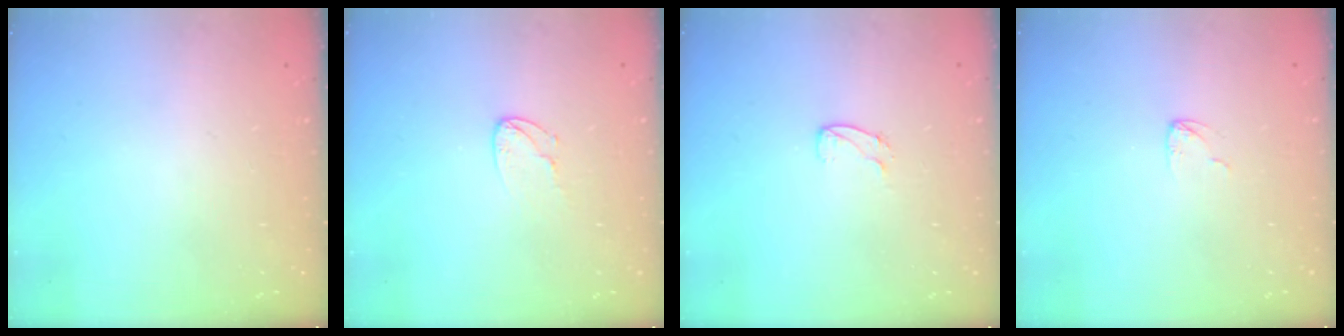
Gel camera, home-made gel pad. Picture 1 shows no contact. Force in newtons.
{"total": 5.6, "press": 5.6, "slide": 0.4}
{"total": 5.1, "press": 5.0, "slide": 0.4}
{"total": 3.0, "press": 2.9, "slide": 0.3}